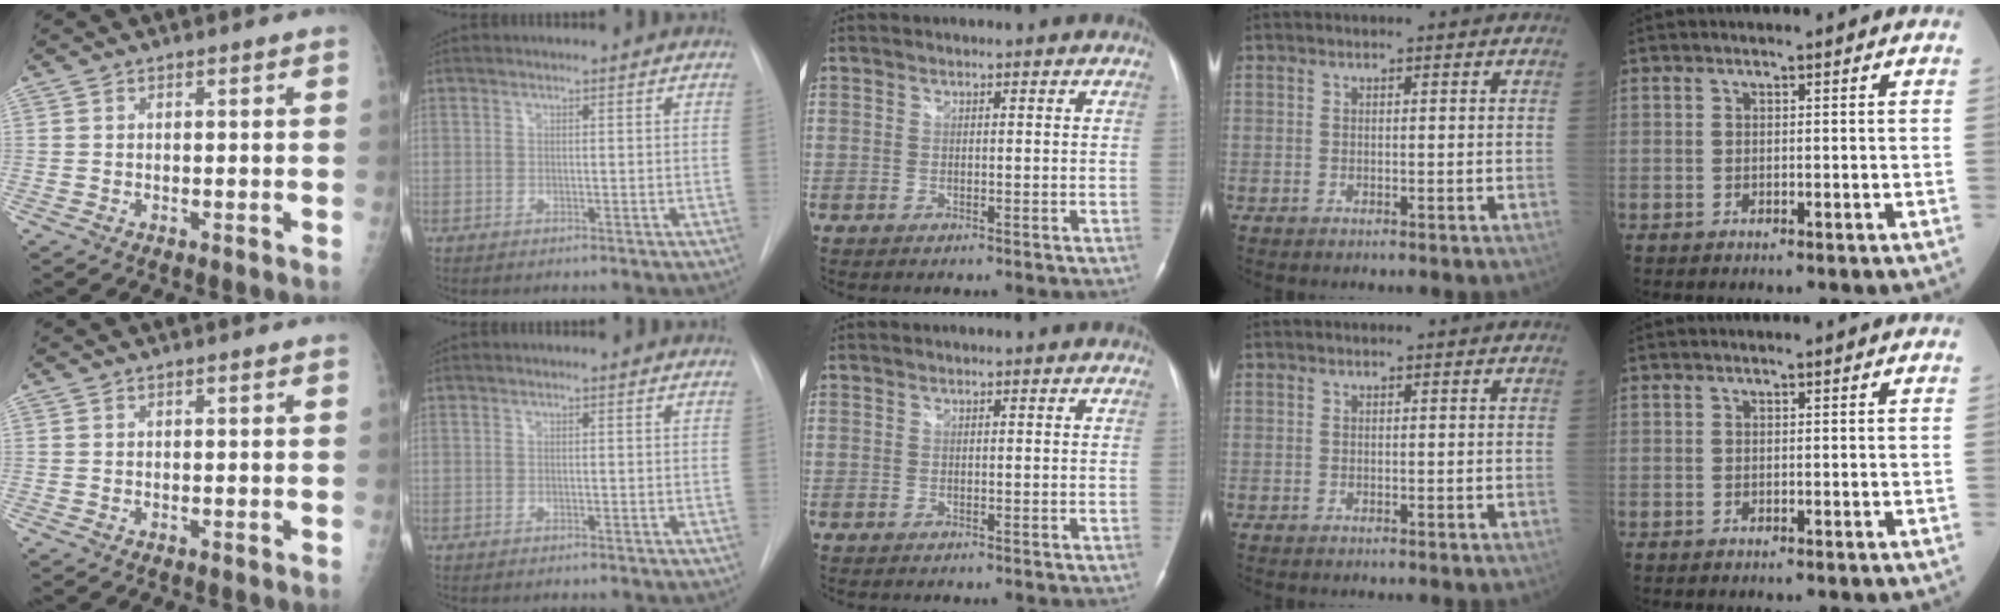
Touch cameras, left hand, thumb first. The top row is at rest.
{}